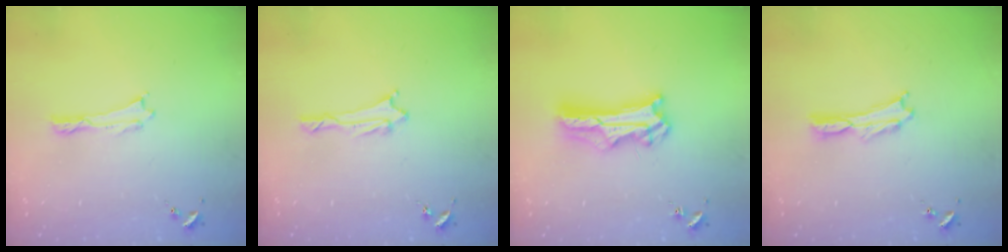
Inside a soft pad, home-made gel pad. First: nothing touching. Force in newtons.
{"total": 1.7, "press": 1.6, "slide": 0.5}
{"total": 9.2, "press": 9.2, "slide": 1.0}
{"total": 0.0}